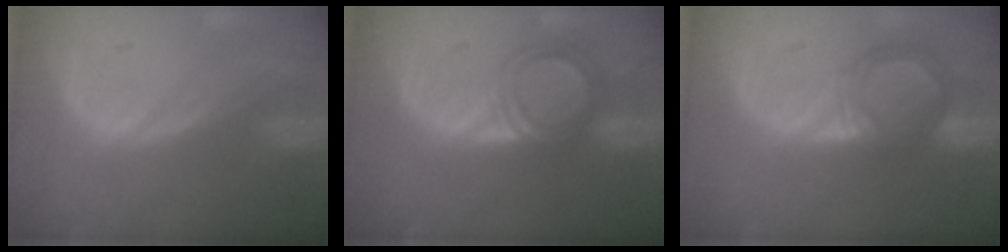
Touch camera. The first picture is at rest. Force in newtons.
{"total": 4.9, "press": 4.7, "slide": 1.4}
{"total": 5.5, "press": 5.4, "slide": 1.4}